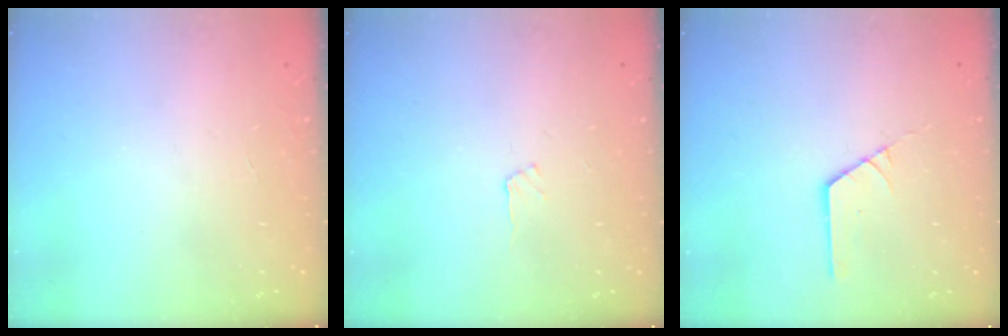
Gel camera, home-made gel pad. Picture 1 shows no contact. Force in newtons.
{"total": 3.9, "press": 3.8, "slide": 0.5}
{"total": 1.8, "press": 1.8, "slide": 0.0}